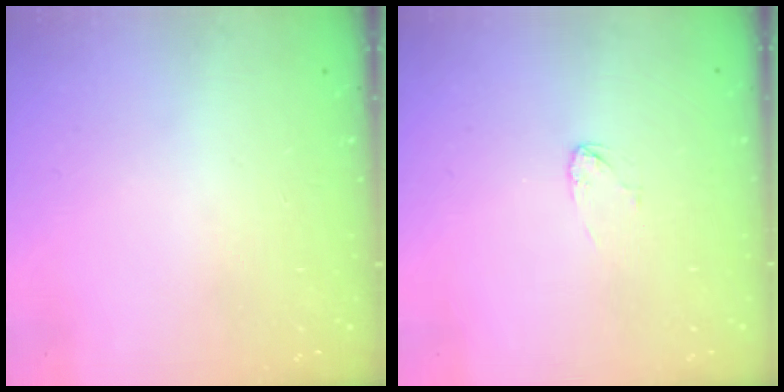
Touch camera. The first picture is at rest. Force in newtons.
{"total": 3.0, "press": 3.0, "slide": 0.2}